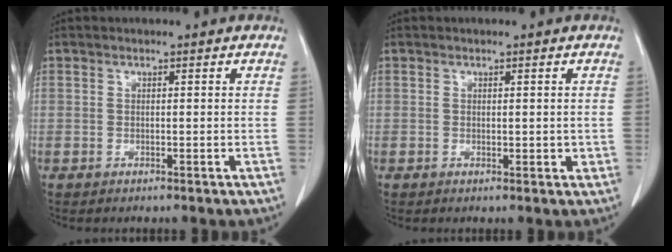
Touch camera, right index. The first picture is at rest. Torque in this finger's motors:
{"motor_torque": [-0.11, 0.18, 0.00, 0.00]}